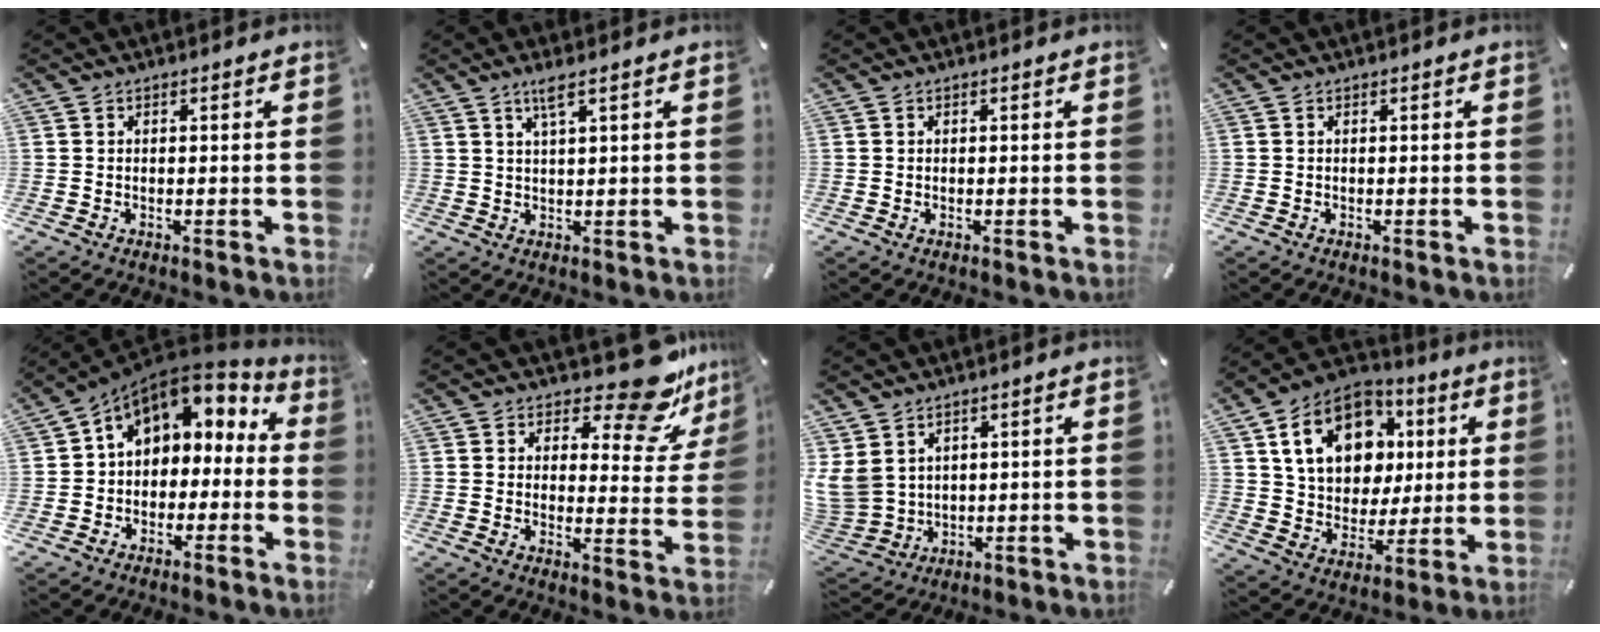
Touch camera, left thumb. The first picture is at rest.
{"total": 3.7, "force": [2.3, 0.3, 2.8], "torque": [-0.061, 0.002, 0.039]}
{"total": 0.0}
{"total": 0.0}
{"total": 7.8, "force": [3.6, 6.3, 2.9], "torque": [-0.054, -0.028, 0.069]}
{"total": 14.6, "force": [10.9, 5.4, 8.1], "torque": [-0.104, -0.088, 0.179]}
{"total": 8.1, "force": [3.5, 6.9, 2.6], "torque": [-0.093, -0.017, 0.070]}
{"total": 17.0, "force": [6.2, 13.3, 8.6], "torque": [-0.153, -0.011, 0.120]}